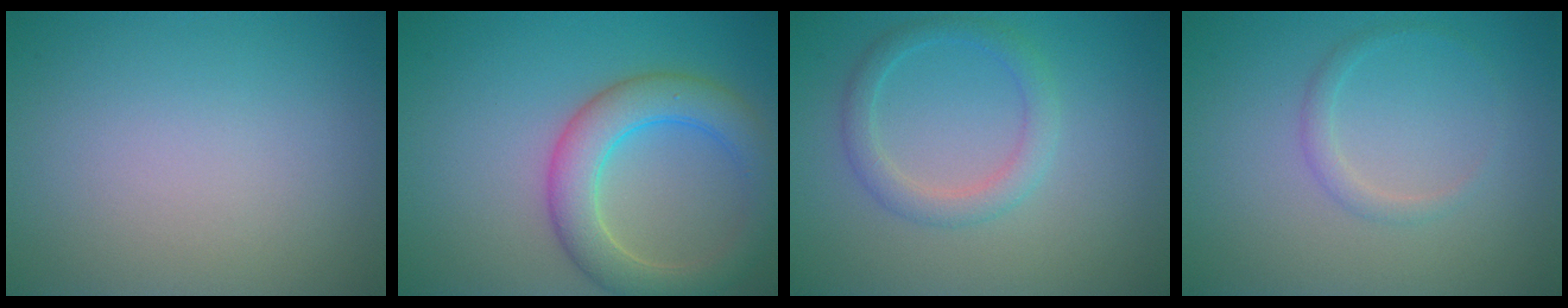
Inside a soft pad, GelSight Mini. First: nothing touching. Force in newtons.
{"total": 5.6, "press": 5.6, "slide": 0.2}
{"total": 2.5, "press": 2.5, "slide": 0.1}
{"total": 1.2, "press": 1.2, "slide": 0.2}